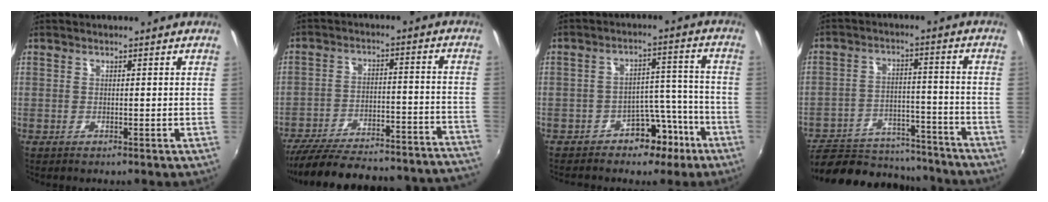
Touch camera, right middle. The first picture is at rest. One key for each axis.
{"total": 35.2, "fx": -32.0, "fy": 5.7, "fz": 13.4, "tx": -0.217, "ty": -0.030, "tz": -0.421}
{"total": 7.8, "fx": -5.5, "fy": 4.8, "fz": 2.8, "tx": -0.031, "ty": 0.043, "tz": -0.070}
{"total": 20.6, "fx": -17.6, "fy": 7.9, "fz": 7.4, "tx": -0.155, "ty": 0.015, "tz": -0.232}